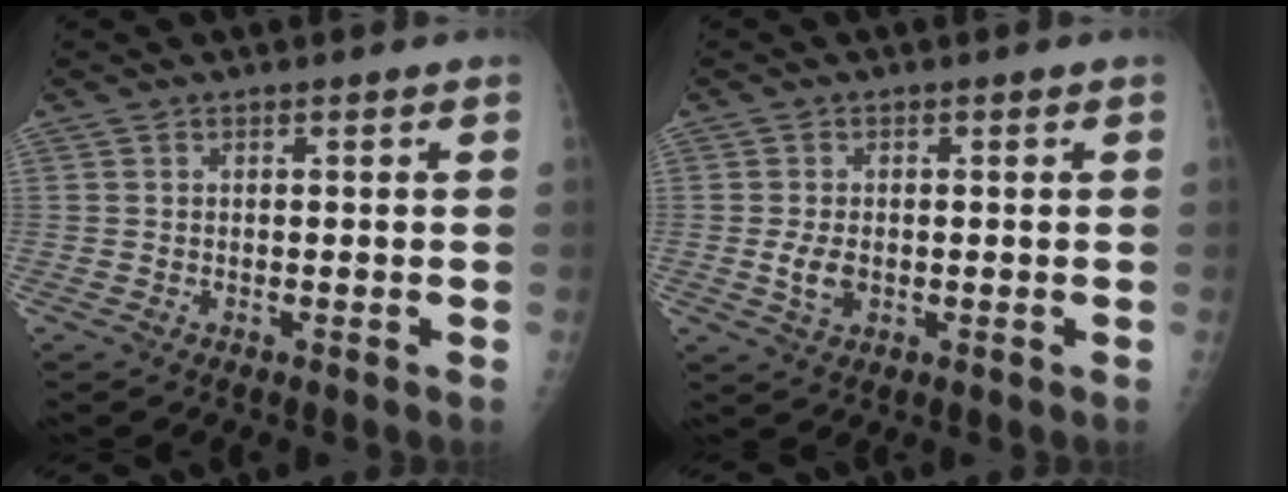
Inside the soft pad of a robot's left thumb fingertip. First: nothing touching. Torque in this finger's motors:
{"motor_torque": [0.16, 0.05, 0.46, 0.08, 0.02]}